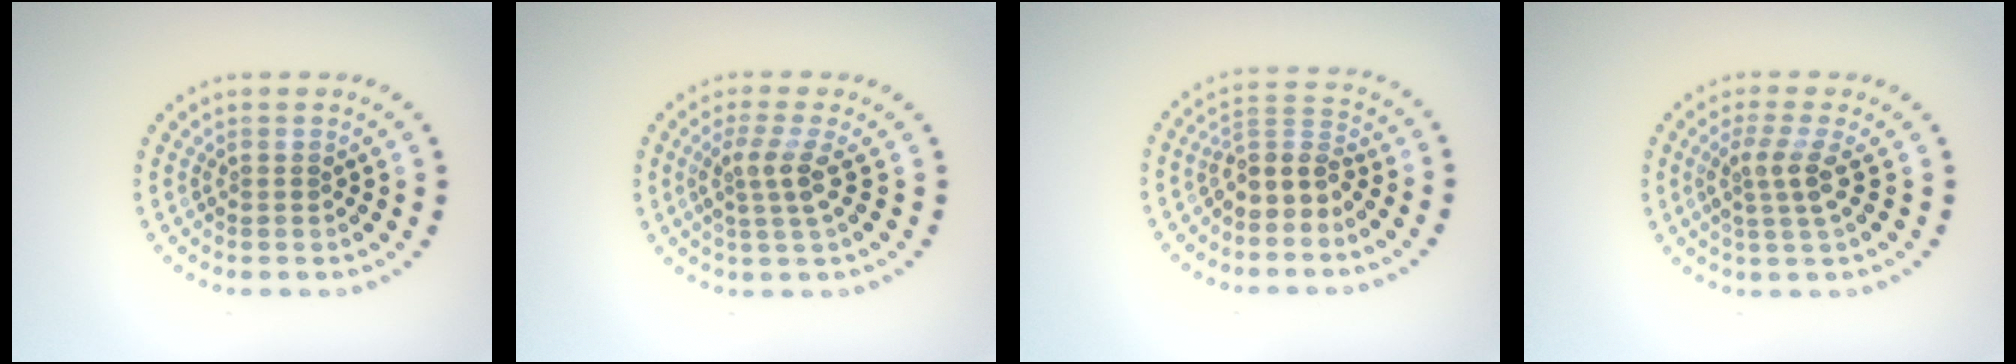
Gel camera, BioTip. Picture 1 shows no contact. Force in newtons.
{"total": 2.7, "press": 1.9, "slide": 1.8}
{"total": 3.4, "press": 2.7, "slide": 2.1}
{"total": 2.7, "press": 1.9, "slide": 1.8}